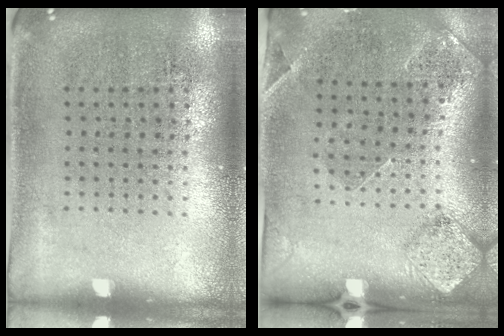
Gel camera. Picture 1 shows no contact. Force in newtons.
{"total": 1.5, "press": 1.3, "slide": 0.7}